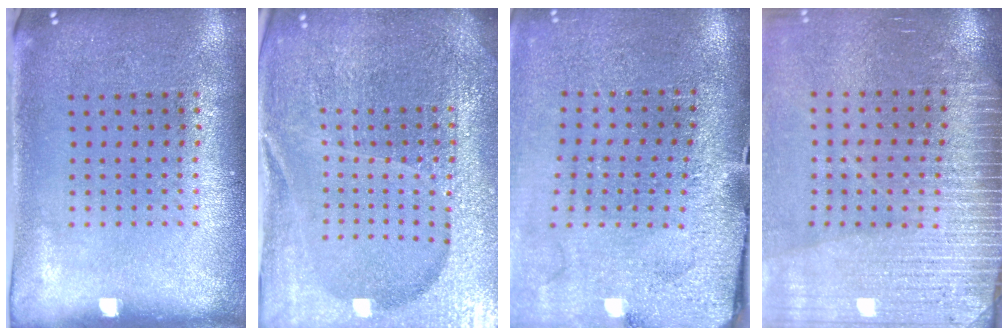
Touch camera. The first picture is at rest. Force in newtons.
{"total": 6.1, "press": 5.4, "slide": 2.8}
{"total": 3.1, "press": 2.9, "slide": 1.3}
{"total": 3.7, "press": 3.2, "slide": 1.7}